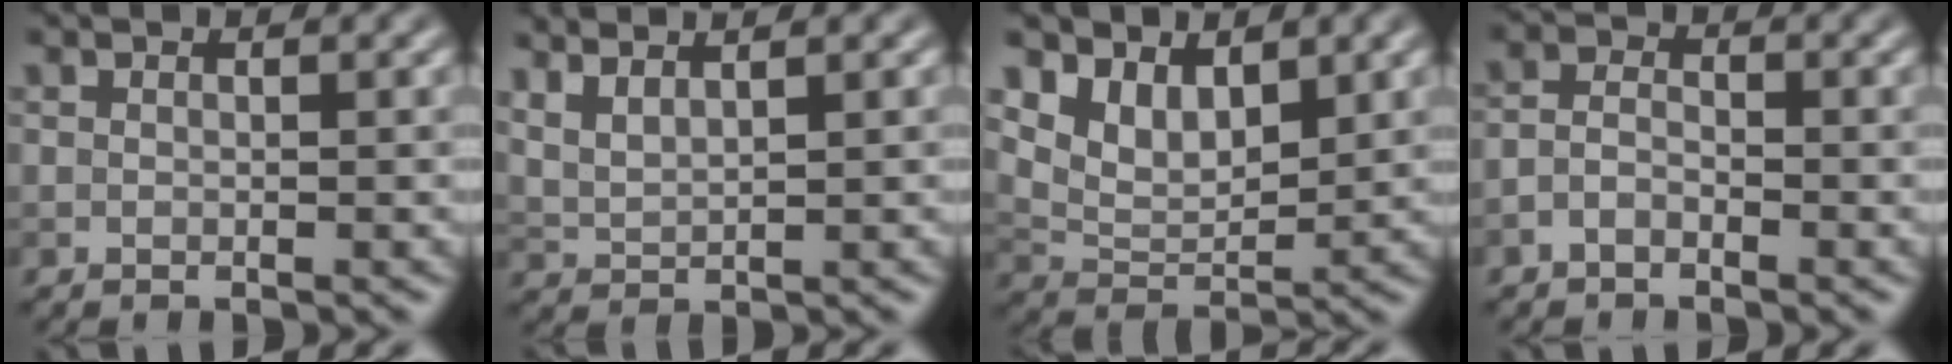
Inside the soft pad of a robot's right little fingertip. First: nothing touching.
{"total": 3.5, "force": [2.7, 1.0, 2.0], "torque": [-0.031, 0.015, 0.039]}
{"total": 4.2, "force": [2.8, 2.3, 2.0], "torque": [-0.044, -0.011, 0.051]}
{"total": 1.7, "force": [-1.1, 0.9, 1.0], "torque": [-0.019, 0.004, -0.027]}